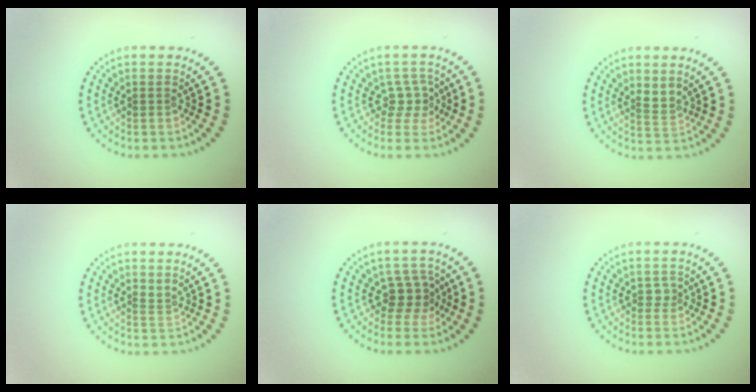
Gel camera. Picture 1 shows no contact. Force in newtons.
{"total": 2.1, "press": 1.5, "slide": 1.4}
{"total": 1.7, "press": 1.3, "slide": 1.1}
{"total": 0.6, "press": 0.1, "slide": 0.6}
{"total": 2.5, "press": 2.0, "slide": 1.5}
{"total": 0.9, "press": 0.7, "slide": 0.6}